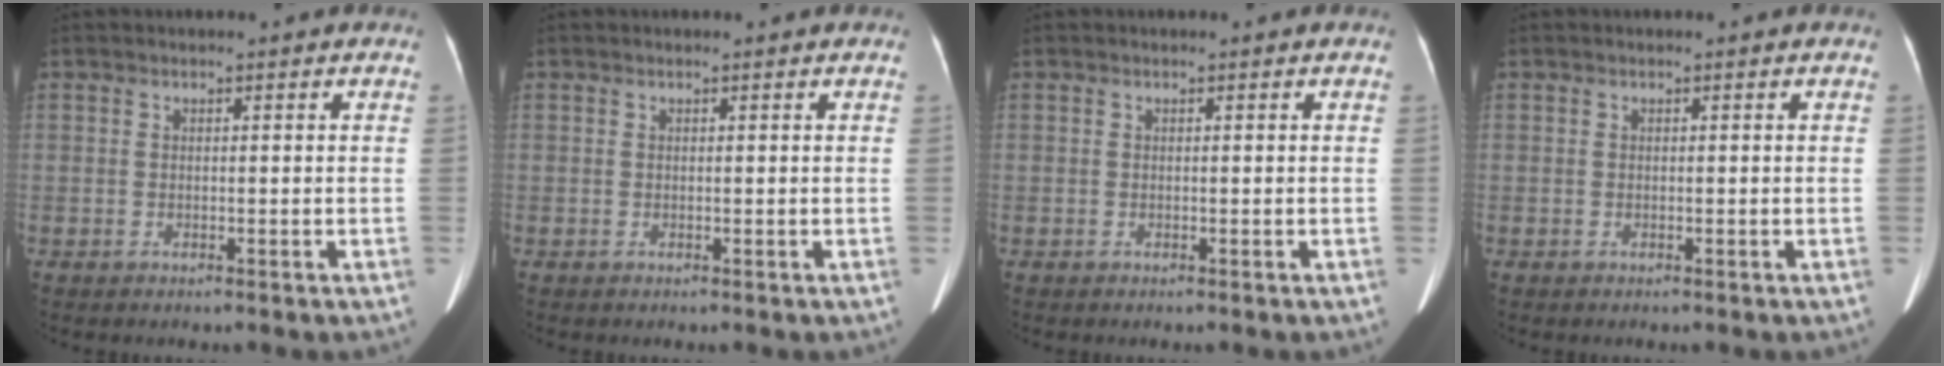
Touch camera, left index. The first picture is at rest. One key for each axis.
{"total": 0.8, "fx": 0.8, "fy": 0.1, "fz": 0.3, "tx": -0.012, "ty": 0.008, "tz": 0.008}
{"total": 0.0}
{"total": 0.0}